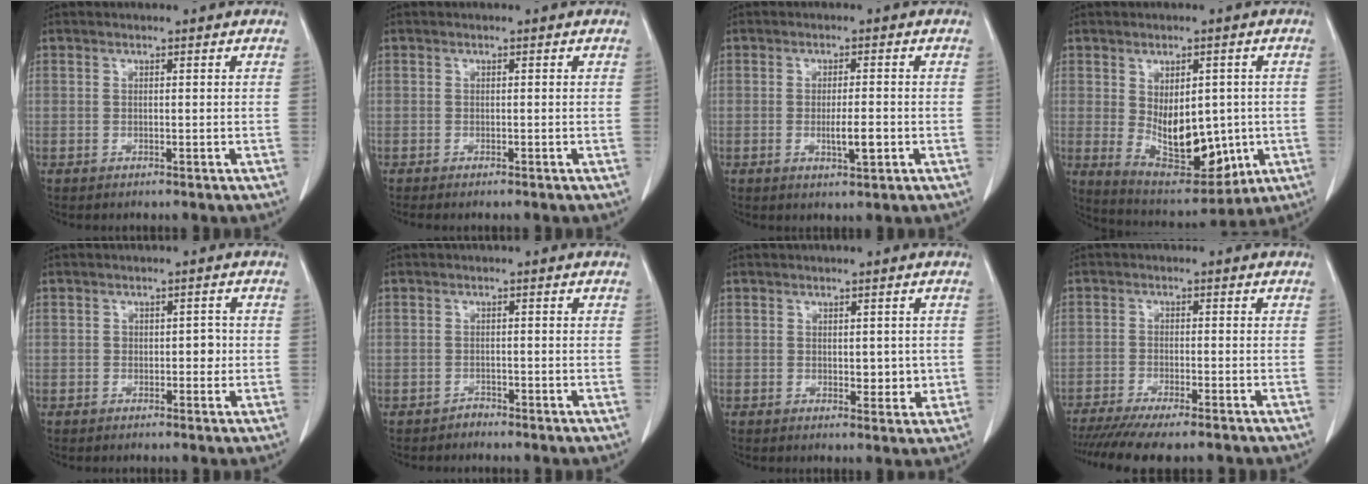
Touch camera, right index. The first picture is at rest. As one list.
[{"total": 1.5, "force": [-1.2, 0.1, 0.9], "torque": [-0.012, -0.002, -0.015]}, {"total": 4.0, "force": [-1.1, 0.6, 3.8], "torque": [-0.065, -0.004, -0.015]}, {"total": 12.7, "force": [-1.1, 6.7, 10.8], "torque": [-0.175, -0.010, 0.010]}, {"total": 2.3, "force": [-0.3, 1.5, 1.7], "torque": [-0.016, 0.007, -0.005]}, {"total": 1.0, "force": [-0.9, 0.3, -0.2], "torque": [0.006, 0.000, -0.020]}, {"total": 3.5, "force": [-0.1, 2.0, 2.9], "torque": [-0.030, -0.004, 0.003]}, {"total": 12.4, "force": [-10.4, 1.2, 6.5], "torque": [-0.092, -0.019, -0.157]}]